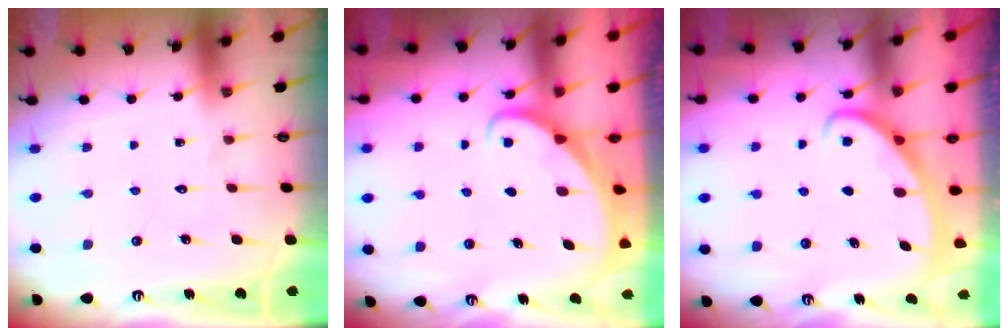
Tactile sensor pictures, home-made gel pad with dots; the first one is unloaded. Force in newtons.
{"total": 1.8, "press": 1.8, "slide": 0.2}
{"total": 2.8, "press": 2.8, "slide": 0.3}